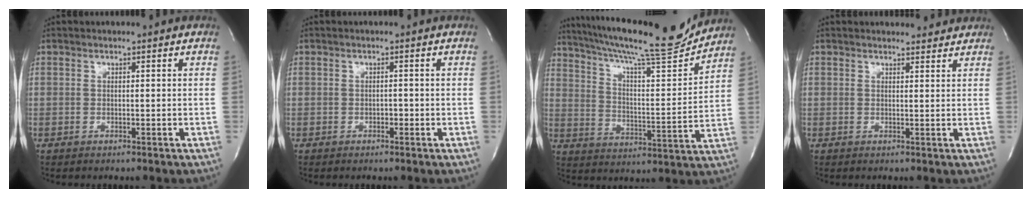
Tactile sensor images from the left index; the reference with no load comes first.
{"total": 0.7, "force": [-0.6, 0.3, 0.3], "torque": [-0.003, -0.002, -0.011]}
{"total": 20.0, "force": [18.0, 0.8, 8.7], "torque": [-0.152, -0.028, 0.268]}
{"total": 3.6, "force": [3.4, 1.0, 0.3], "torque": [-0.006, -0.003, 0.033]}